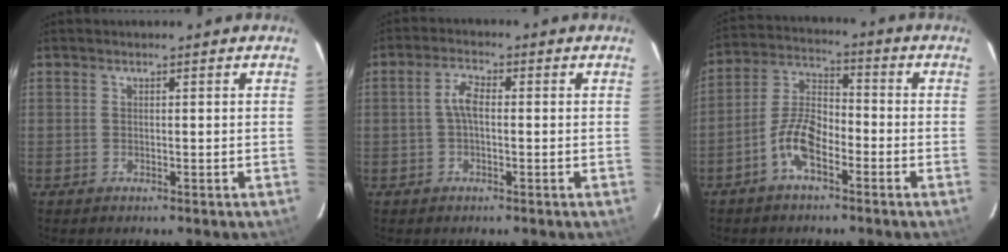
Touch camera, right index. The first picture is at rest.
{"total": 3.5, "force": [-0.2, 1.5, 3.1], "torque": [-0.064, 0.011, -0.005]}
{"total": 8.4, "force": [-4.6, 3.6, 6.1], "torque": [-0.134, 0.015, -0.093]}